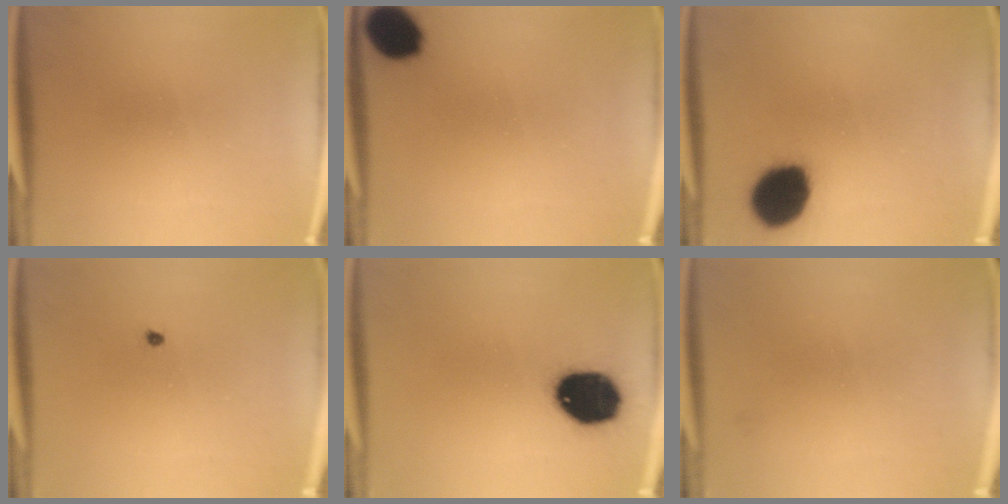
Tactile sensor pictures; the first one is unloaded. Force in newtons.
{"total": 9.7}
{"total": 15.3}
{"total": 0.6}
{"total": 15.3}
{"total": 1.1}